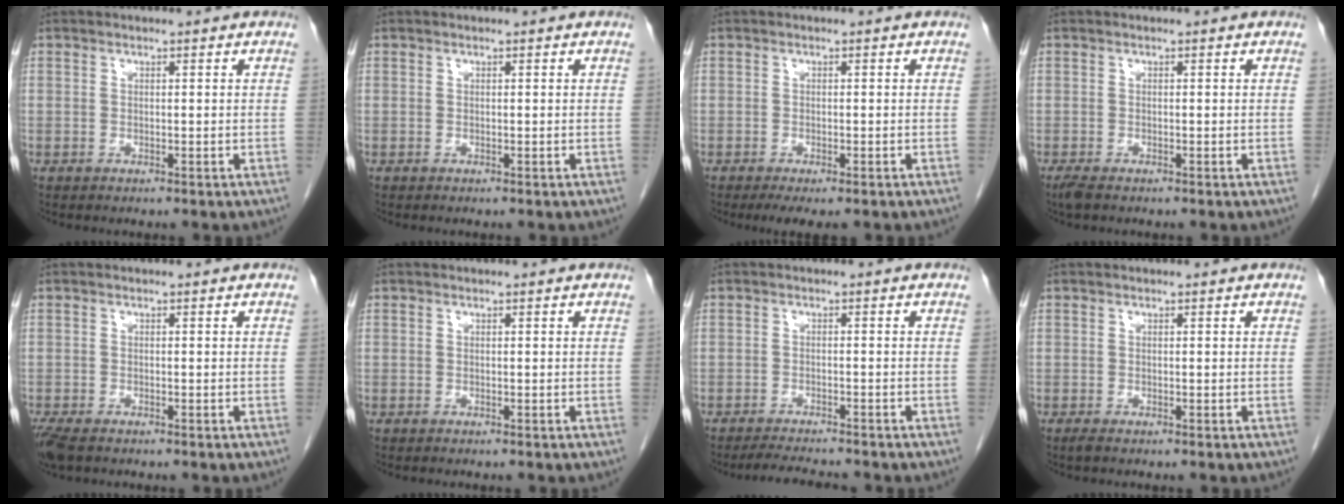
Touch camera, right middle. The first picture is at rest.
{"total": 0.0}
{"total": 3.7, "force": [-2.6, 1.0, 2.4], "torque": [-0.039, -0.011, -0.036]}
{"total": 1.9, "force": [-1.4, 0.6, 1.2], "torque": [-0.028, -0.007, -0.025]}
{"total": 4.5, "force": [-3.2, 1.8, 2.5], "torque": [-0.053, -0.013, -0.057]}
{"total": 0.0}
{"total": 5.2, "force": [-4.8, 0.1, 1.8], "torque": [-0.032, -0.018, -0.077]}
{"total": 0.6, "force": [-0.4, 0.0, 0.4], "torque": [-0.010, -0.003, -0.007]}